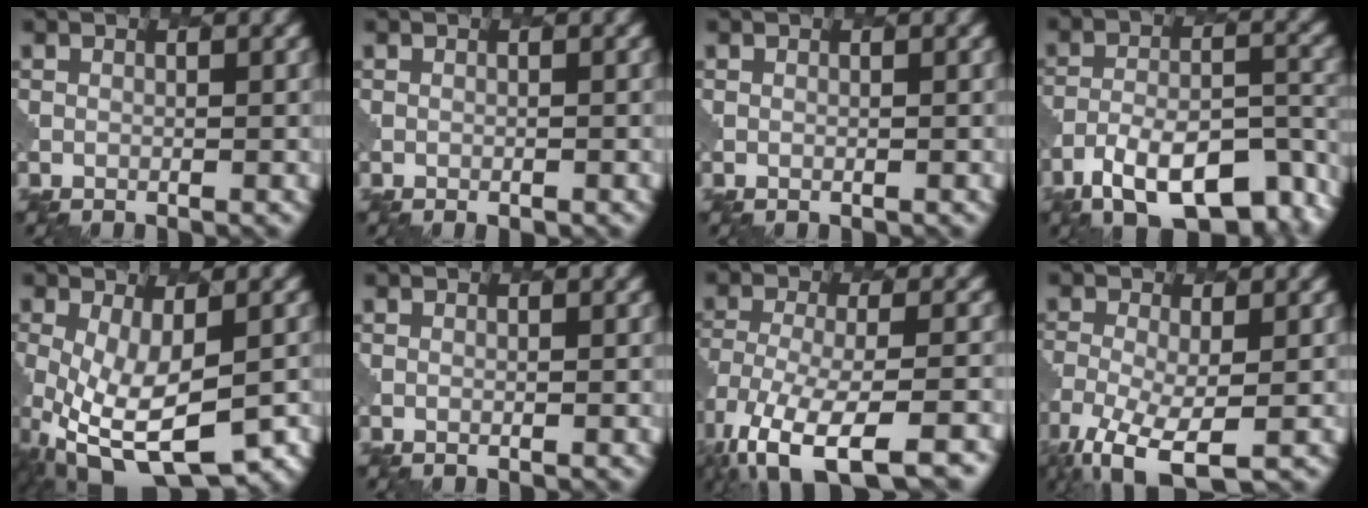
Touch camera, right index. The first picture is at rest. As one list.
[{"total": 0.6, "force": [-0.4, 0.3, 0.3], "torque": [-0.001, -0.001, -0.002]}, {"total": 0.0}, {"total": 12.0, "force": [-8.1, 4.7, 7.4], "torque": [-0.131, -0.007, -0.130]}, {"total": 11.2, "force": [-4.2, 5.3, 8.9], "torque": [-0.182, -0.044, -0.058]}, {"total": 0.0}, {"total": 12.7, "force": [-9.2, 4.5, 7.4], "torque": [-0.155, -0.033, -0.125]}, {"total": 6.8, "force": [-3.8, 2.7, 5.0], "torque": [-0.115, -0.023, -0.070]}]